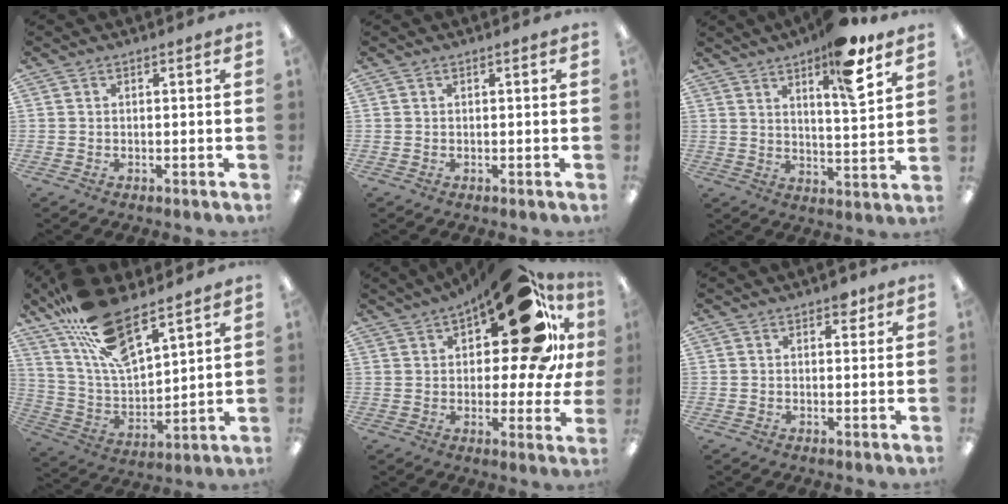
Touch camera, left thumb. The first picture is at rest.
{"total": 0.0}
{"total": 12.8, "force": [8.7, 2.5, 9.0], "torque": [-0.130, -0.045, 0.137]}
{"total": 18.0, "force": [12.8, 6.6, 10.8], "torque": [-0.221, -0.070, 0.229]}
{"total": 24.7, "force": [11.0, 9.6, 19.9], "torque": [-0.275, -0.052, 0.174]}
{"total": 2.6, "force": [1.6, 1.4, 1.5], "torque": [-0.007, -0.005, 0.021]}